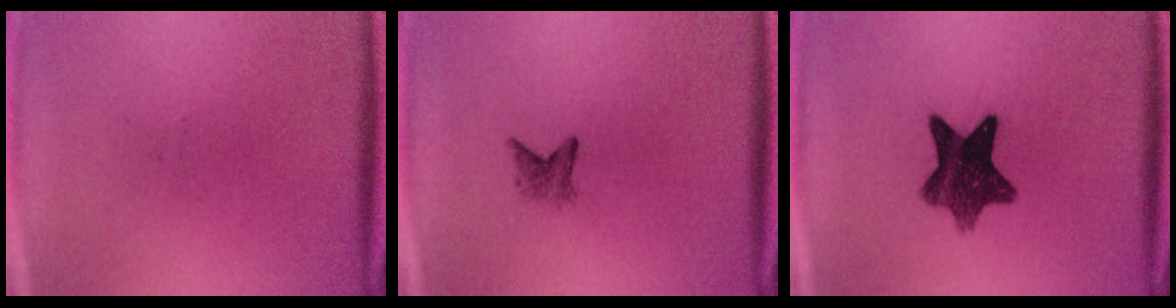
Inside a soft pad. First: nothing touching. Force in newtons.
{"total": 1.8}
{"total": 10.1}